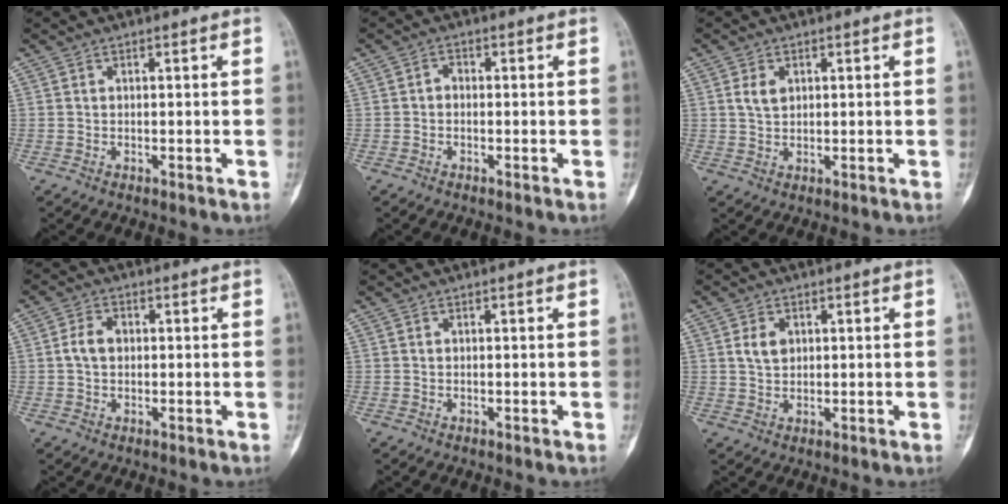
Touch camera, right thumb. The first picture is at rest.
{"total": 1.3, "force": [-0.3, 1.0, 0.8], "torque": [-0.008, 0.005, -0.011]}
{"total": 3.0, "force": [1.0, 2.0, 2.0], "torque": [-0.032, -0.001, 0.021]}
{"total": 3.8, "force": [0.2, 2.7, 2.6], "torque": [-0.051, 0.012, 0.001]}
{"total": 0.0}
{"total": 3.5, "force": [1.0, 2.5, 2.2], "torque": [-0.031, -0.002, 0.020]}